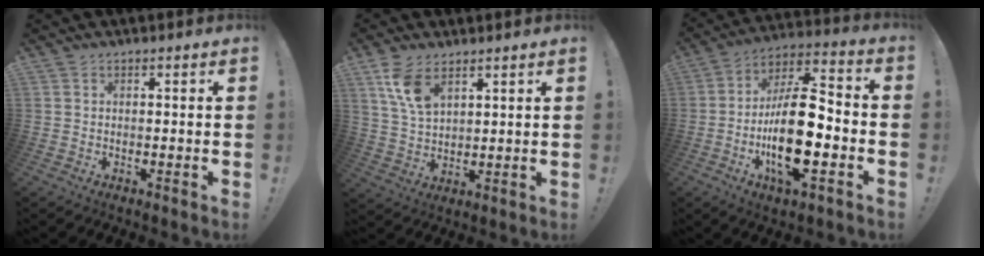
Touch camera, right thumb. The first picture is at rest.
{"total": 8.9, "force": [5.3, 4.4, 5.6], "torque": [-0.103, -0.024, 0.099]}
{"total": 20.5, "force": [-5.2, 8.2, 18.1], "torque": [-0.330, 0.021, -0.084]}